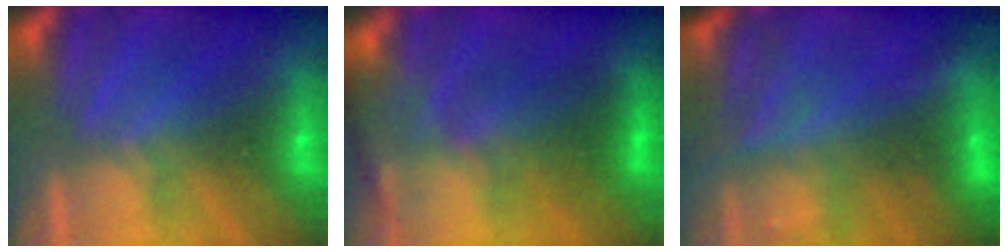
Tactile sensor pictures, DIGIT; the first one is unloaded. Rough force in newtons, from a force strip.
{"total": 2.7}
{"total": 5.5}